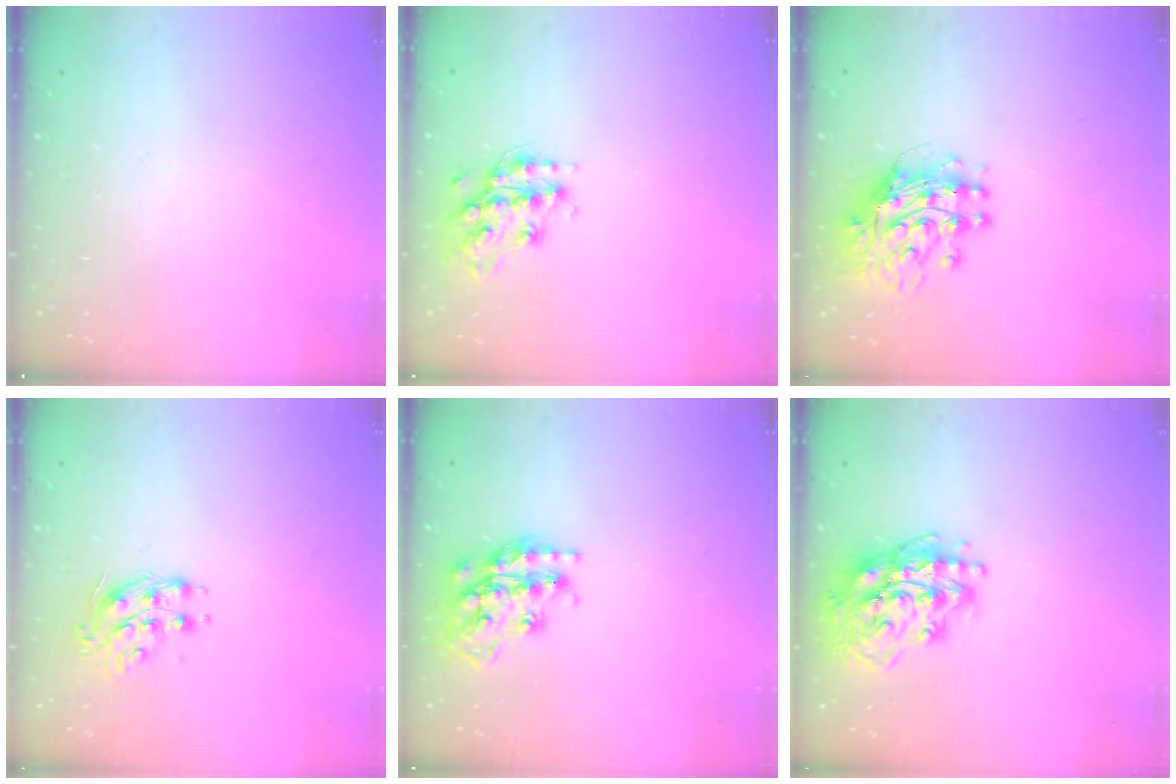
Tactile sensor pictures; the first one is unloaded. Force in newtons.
{"total": 14.4, "press": 14.4, "slide": 0.7}
{"total": 13.5, "press": 13.4, "slide": 1.4}
{"total": 9.3, "press": 9.3, "slide": 0.2}
{"total": 17.8, "press": 17.7, "slide": 1.3}
{"total": 17.5, "press": 17.5, "slide": 0.9}